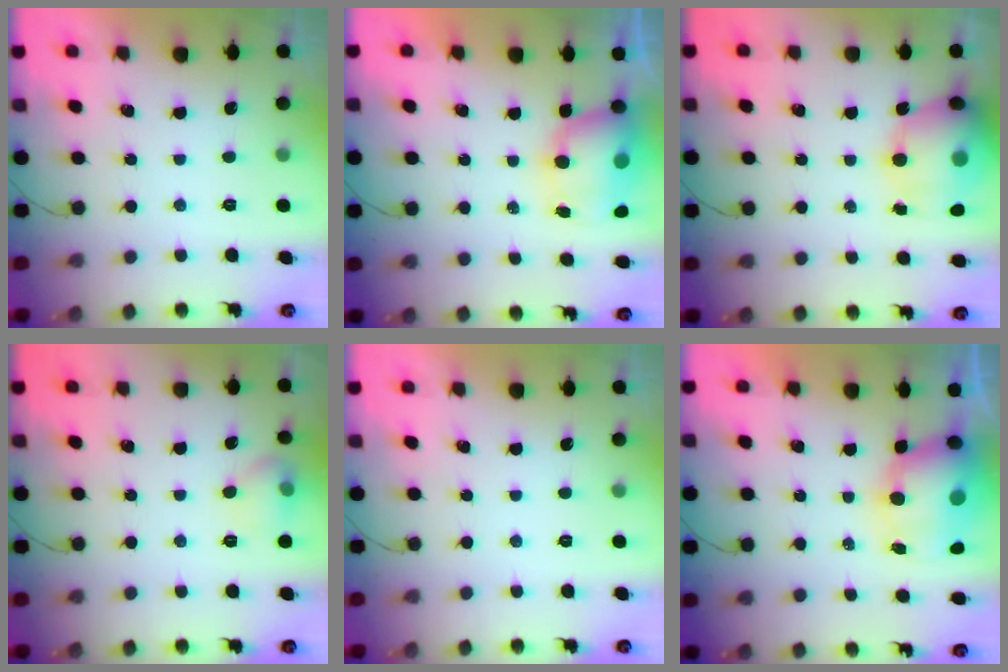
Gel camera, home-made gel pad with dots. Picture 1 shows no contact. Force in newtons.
{"total": 10.0, "press": 9.6, "slide": 2.7}
{"total": 18.0, "press": 17.5, "slide": 4.2}
{"total": 6.8, "press": 6.6, "slide": 1.3}
{"total": 0.0}
{"total": 11.6, "press": 11.2, "slide": 3.0}